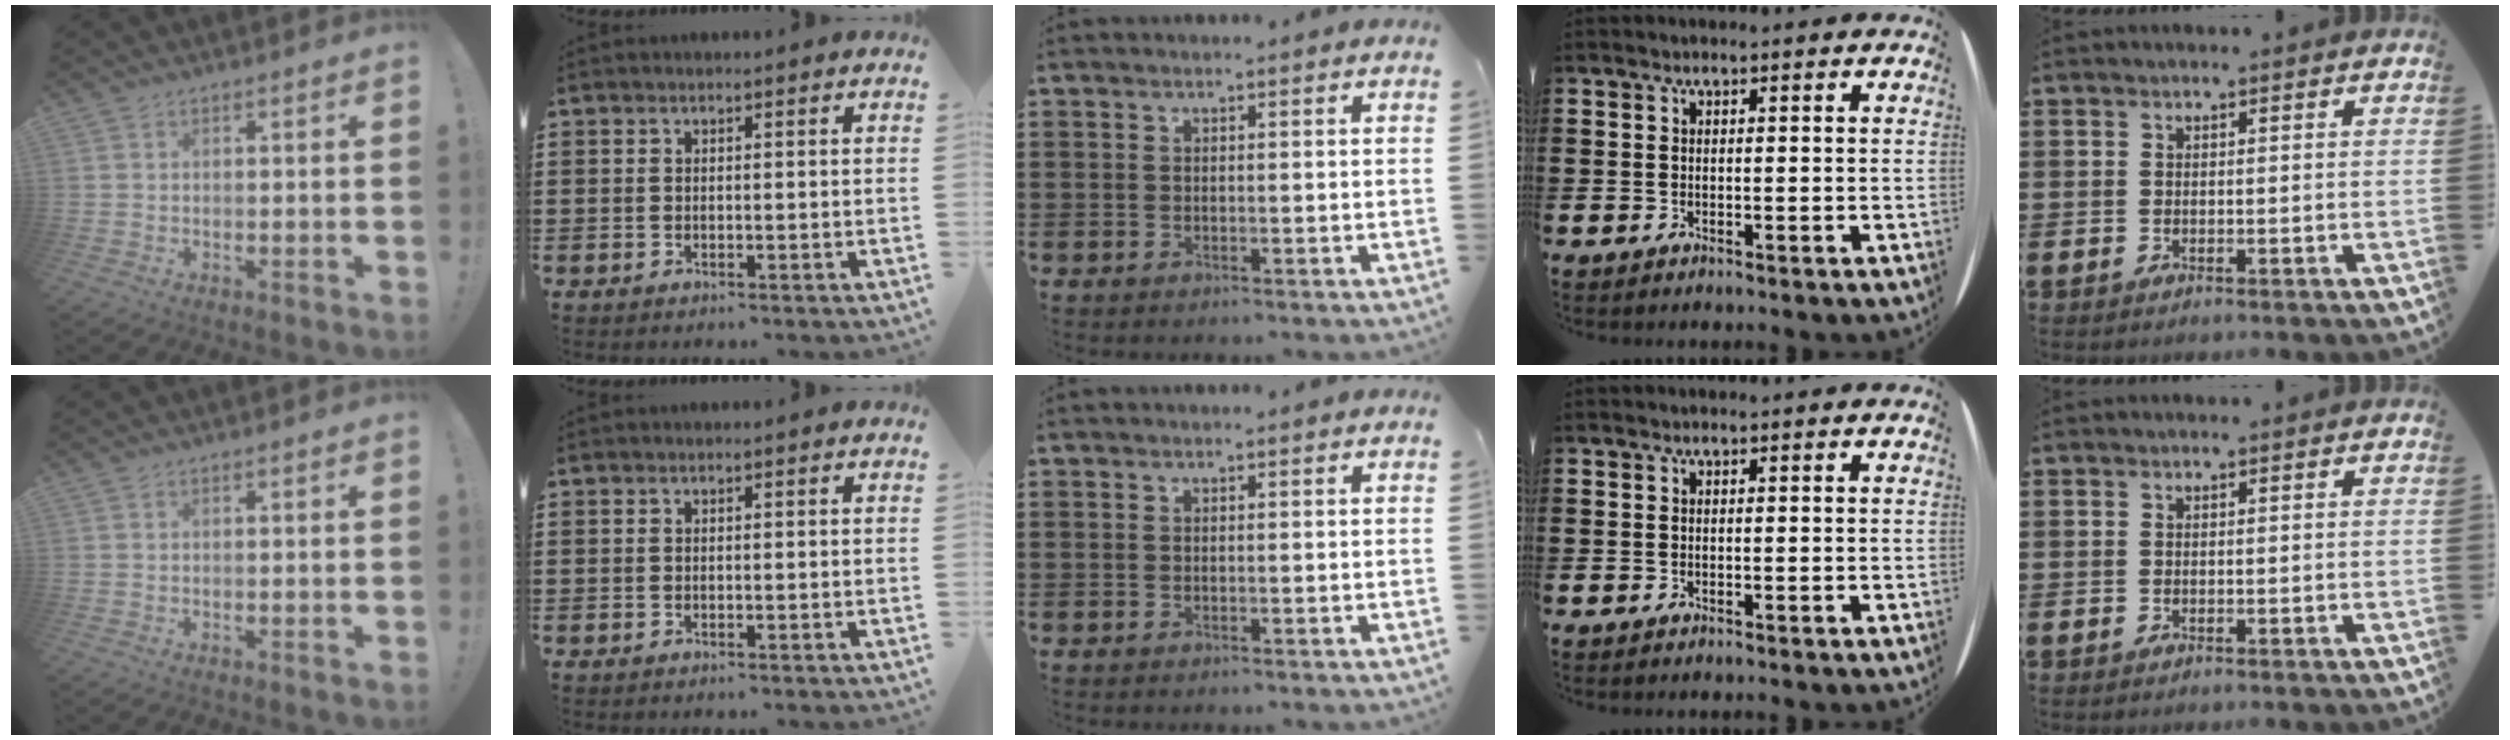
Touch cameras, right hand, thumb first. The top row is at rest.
{}